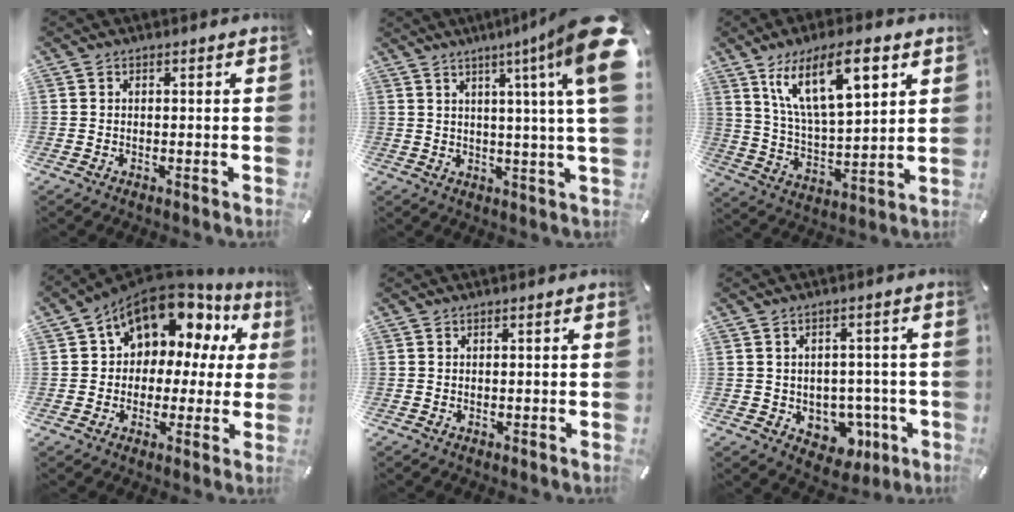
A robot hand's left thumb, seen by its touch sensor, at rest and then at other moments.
{"total": 16.2, "force": [6.0, 0.7, 15.0], "torque": [-0.226, -0.047, 0.080]}
{"total": 17.1, "force": [9.3, 7.0, 12.6], "torque": [-0.236, -0.024, 0.154]}
{"total": 13.3, "force": [7.5, 8.8, 6.6], "torque": [-0.105, -0.056, 0.134]}
{"total": 0.0}
{"total": 7.5, "force": [-1.2, 6.7, 3.2], "torque": [-0.034, 0.004, -0.011]}